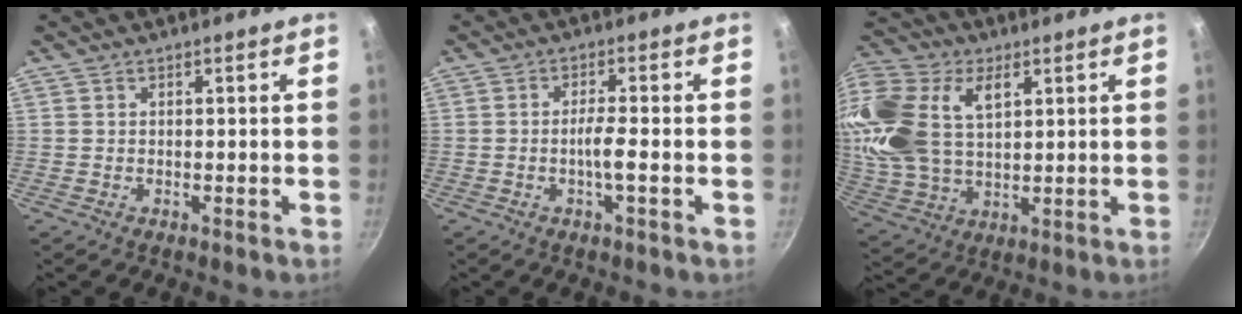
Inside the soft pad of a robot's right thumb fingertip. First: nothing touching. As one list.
[{"total": 3.6, "force": [-1.1, 0.0, 3.4], "torque": [-0.066, 0.010, -0.024]}, {"total": 23.1, "force": [7.3, 14.9, 16.2], "torque": [-0.353, 0.005, 0.139]}]